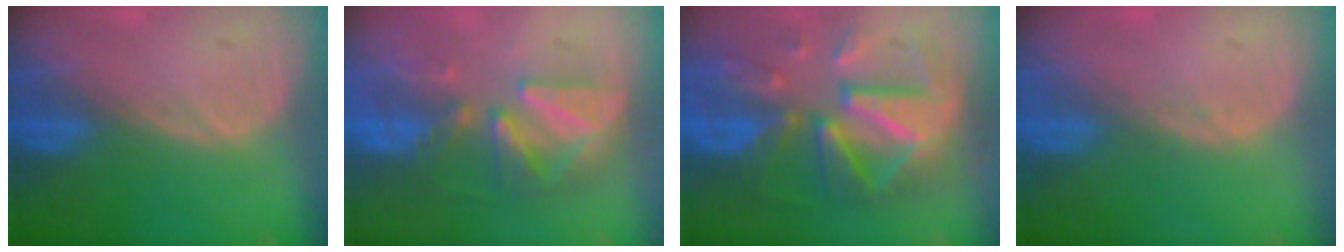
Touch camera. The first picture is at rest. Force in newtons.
{"total": 7.9, "press": 7.8, "slide": 1.3}
{"total": 12.3, "press": 12.3, "slide": 1.1}
{"total": 0.6, "press": 0.6, "slide": 0.1}